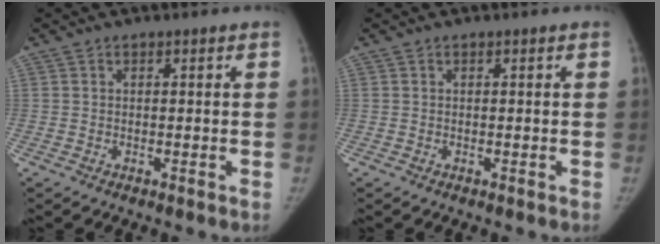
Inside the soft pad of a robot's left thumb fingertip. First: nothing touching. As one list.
[{"total": 0.0}]